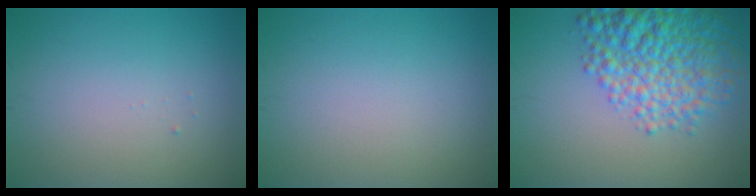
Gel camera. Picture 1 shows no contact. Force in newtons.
{"total": 0.0}
{"total": 7.6, "press": 7.6, "slide": 0.3}